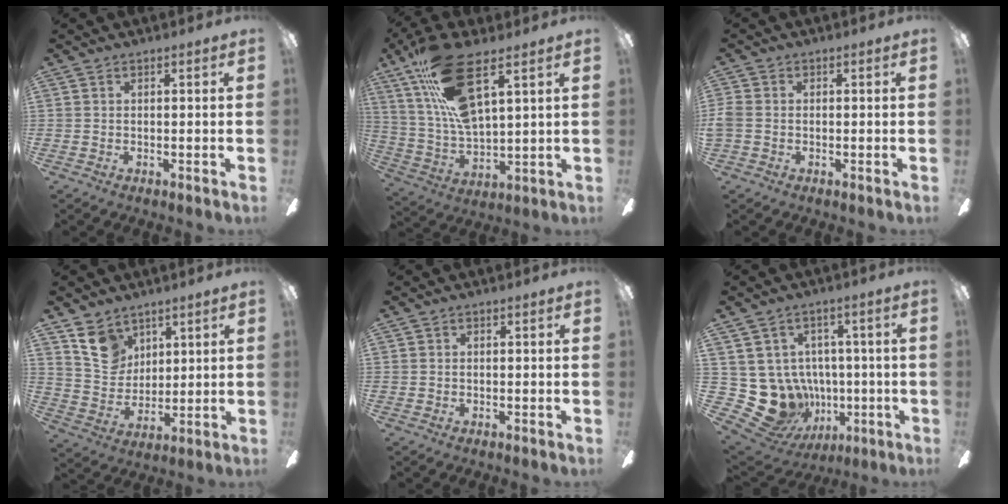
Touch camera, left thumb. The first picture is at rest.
{"total": 18.6, "force": [10.5, 6.6, 13.9], "torque": [-0.284, -0.036, 0.178]}
{"total": 2.8, "force": [-0.7, 1.8, 2.0], "torque": [-0.047, 0.003, -0.017]}
{"total": 10.1, "force": [6.4, 7.2, 3.0], "torque": [-0.060, -0.025, 0.127]}
{"total": 0.0}
{"total": 13.5, "force": [-3.0, 12.2, 5.0], "torque": [-0.146, -0.006, -0.029]}